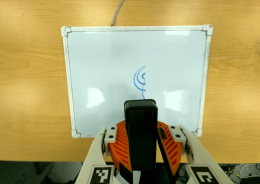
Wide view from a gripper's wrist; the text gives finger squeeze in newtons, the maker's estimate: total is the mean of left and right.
{"total": 9.3, "left": 9.8, "right": 8.7}